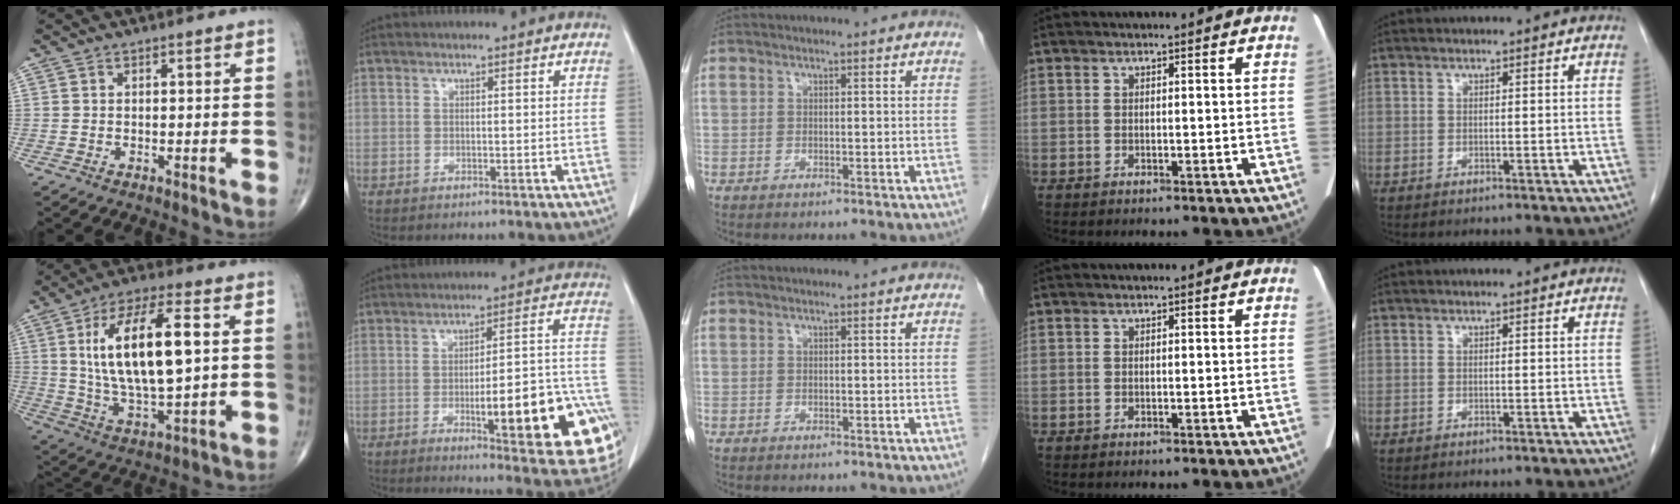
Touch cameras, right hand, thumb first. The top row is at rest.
{"thumb": {"total": 19.3, "force": [3.6, 7.2, 17.5], "torque": [-0.310, -0.006, 0.068]}, "index": {"total": 21.1, "force": [-6.7, 3.8, 19.6], "torque": [-0.161, 0.022, -0.071]}}